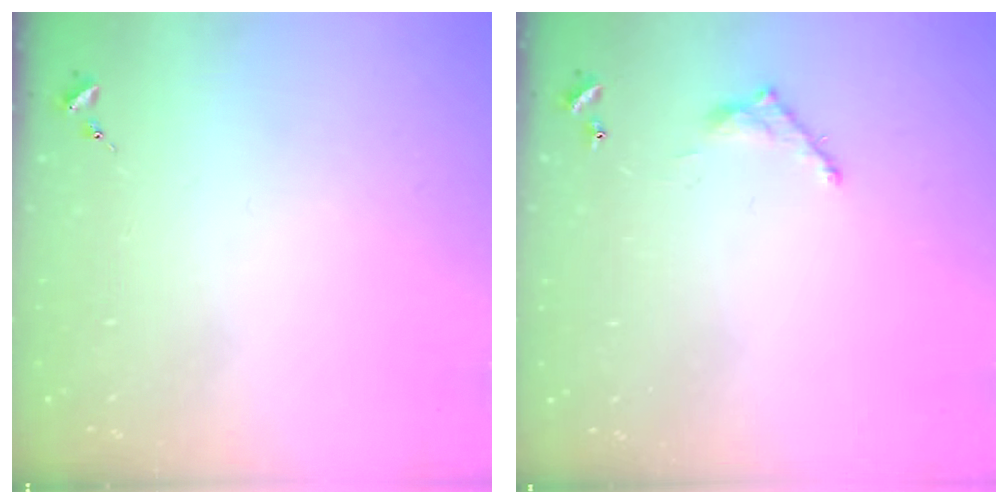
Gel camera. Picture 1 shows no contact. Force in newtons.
{"total": 6.3, "press": 6.3, "slide": 0.4}